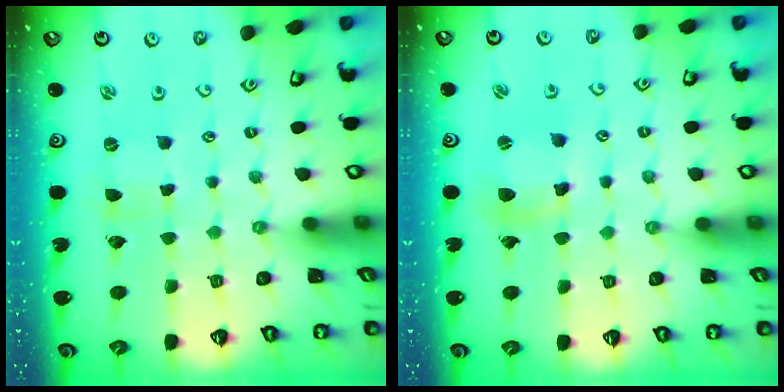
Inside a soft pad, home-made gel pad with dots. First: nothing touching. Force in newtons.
{"total": 7.8, "press": 7.7, "slide": 1.3}